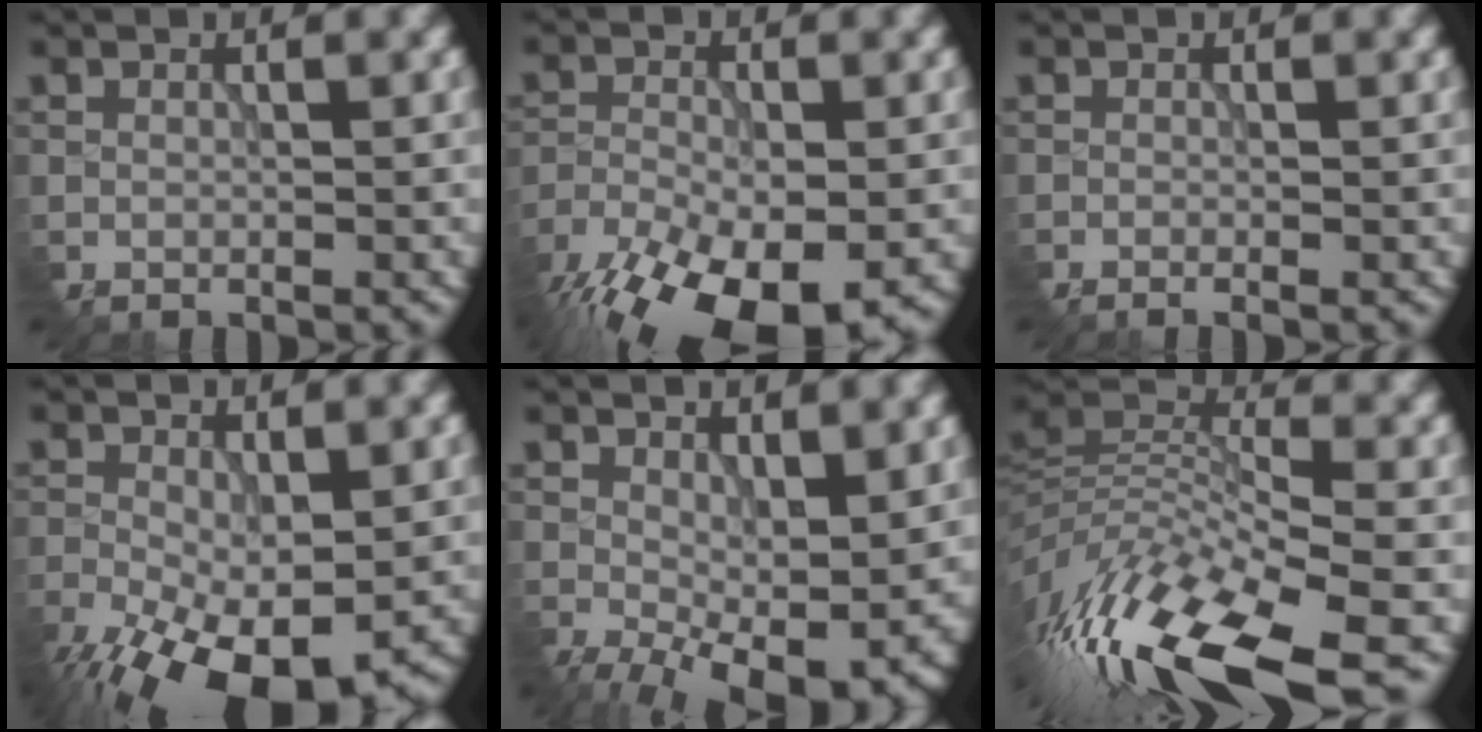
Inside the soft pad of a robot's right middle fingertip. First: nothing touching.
{"total": 14.2, "force": [-9.6, 6.0, 8.6], "torque": [-0.150, -0.037, -0.151]}
{"total": 1.3, "force": [-0.9, 0.3, 1.0], "torque": [-0.023, -0.006, -0.016]}
{"total": 12.7, "force": [-6.5, 5.9, 9.2], "torque": [-0.176, -0.037, -0.097]}
{"total": 10.5, "force": [-2.2, 6.0, 8.4], "torque": [-0.129, -0.032, -0.007]}
{"total": 13.5, "force": [-7.8, 4.9, 10.0], "torque": [-0.214, 0.003, -0.141]}